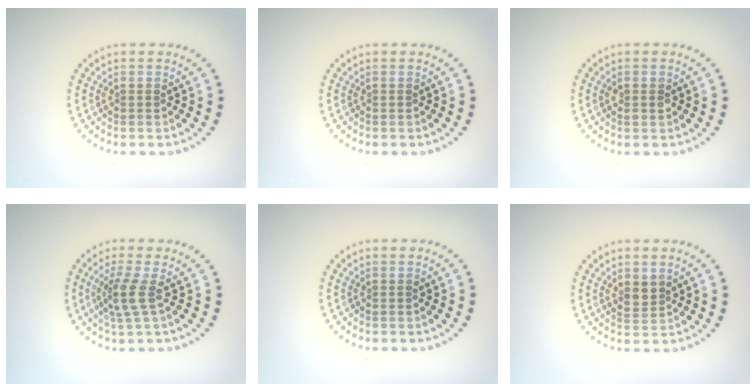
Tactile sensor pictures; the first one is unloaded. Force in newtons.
{"total": 0.0}
{"total": 1.1, "press": 1.1, "slide": 0.4}
{"total": 2.5, "press": 1.9, "slide": 1.6}
{"total": 0.0}
{"total": 1.7, "press": 1.4, "slide": 0.8}